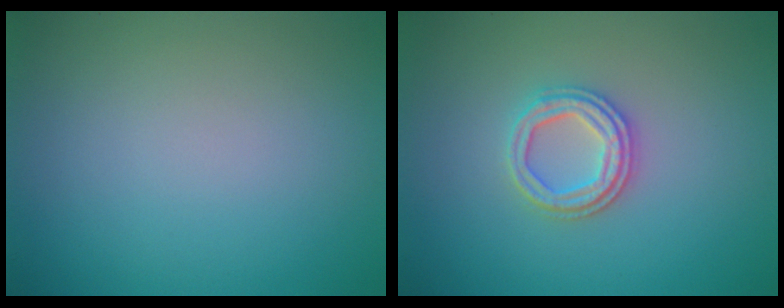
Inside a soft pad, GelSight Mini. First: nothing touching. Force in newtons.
{"total": 3.1, "press": 2.8, "slide": 1.2}